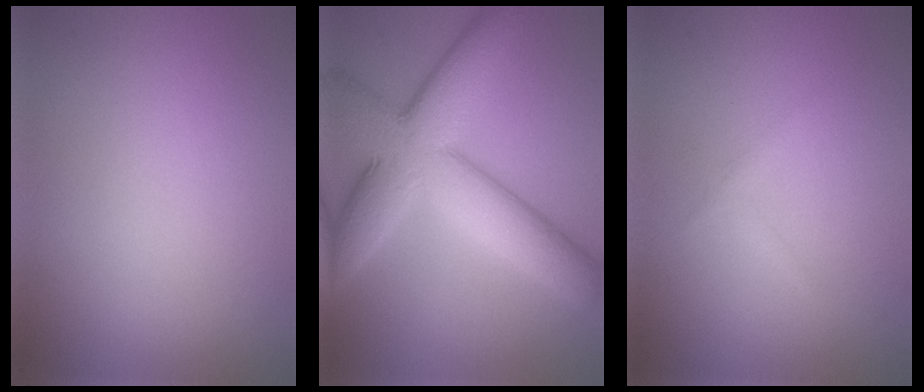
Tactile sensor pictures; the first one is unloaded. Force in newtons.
{"total": 10.1, "press": 10.1, "slide": 0.3}
{"total": 0.9, "press": 0.9, "slide": 0.1}